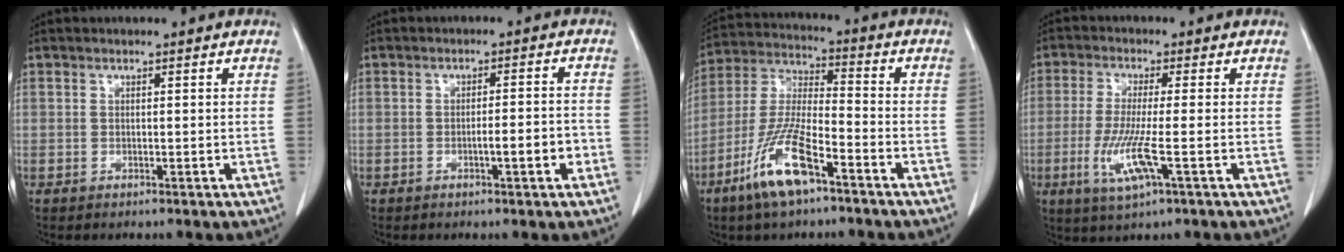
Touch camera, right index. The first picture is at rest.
{"total": 3.3, "force": [-1.3, 0.4, 3.1], "torque": [-0.043, 0.001, -0.019]}
{"total": 12.4, "force": [-7.1, 2.4, 9.9], "torque": [-0.211, -0.015, -0.137]}
{"total": 7.6, "force": [-2.4, 0.2, 7.2], "torque": [-0.151, -0.023, -0.048]}